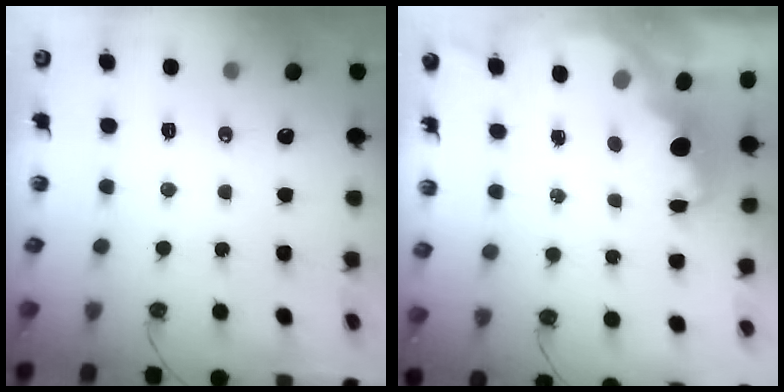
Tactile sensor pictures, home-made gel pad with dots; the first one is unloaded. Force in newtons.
{"total": 2.3, "press": 2.1, "slide": 0.9}